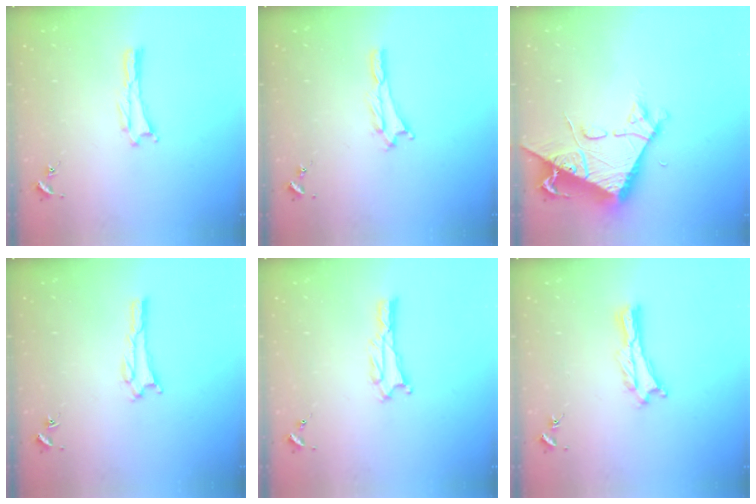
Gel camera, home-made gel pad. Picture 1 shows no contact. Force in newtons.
{"total": 0.7, "press": 0.7, "slide": 0.2}
{"total": 8.5, "press": 8.4, "slide": 0.9}
{"total": 1.5, "press": 1.5, "slide": 0.2}
{"total": 2.0, "press": 2.0, "slide": 0.3}
{"total": 0.9, "press": 0.9, "slide": 0.2}